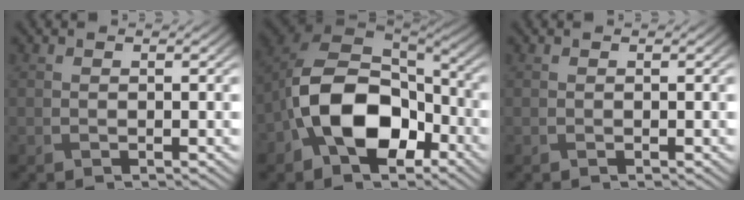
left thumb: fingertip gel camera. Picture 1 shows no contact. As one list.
[{"total": 13.6, "force": [-4.8, 8.6, 9.4], "torque": [-0.184, -0.008, -0.106]}, {"total": 0.0}]